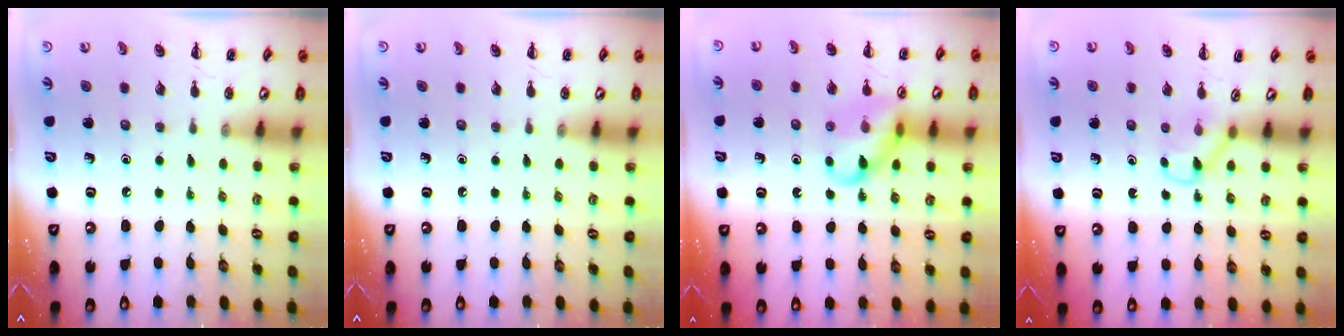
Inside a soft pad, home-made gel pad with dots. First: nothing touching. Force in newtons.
{"total": 0.0}
{"total": 11.6, "press": 11.5, "slide": 1.6}
{"total": 2.9, "press": 2.7, "slide": 1.2}